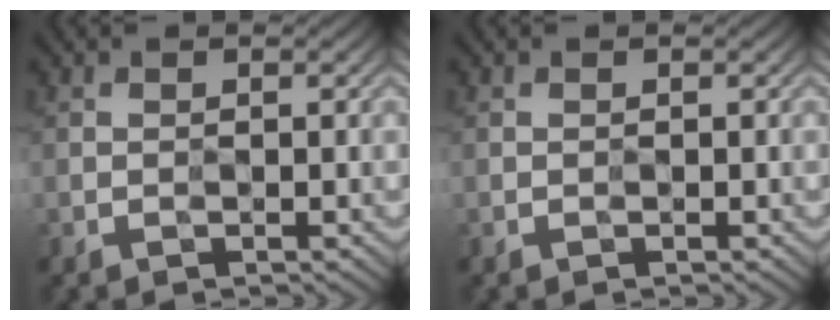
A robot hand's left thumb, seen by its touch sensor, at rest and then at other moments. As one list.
[{"total": 0.0}]